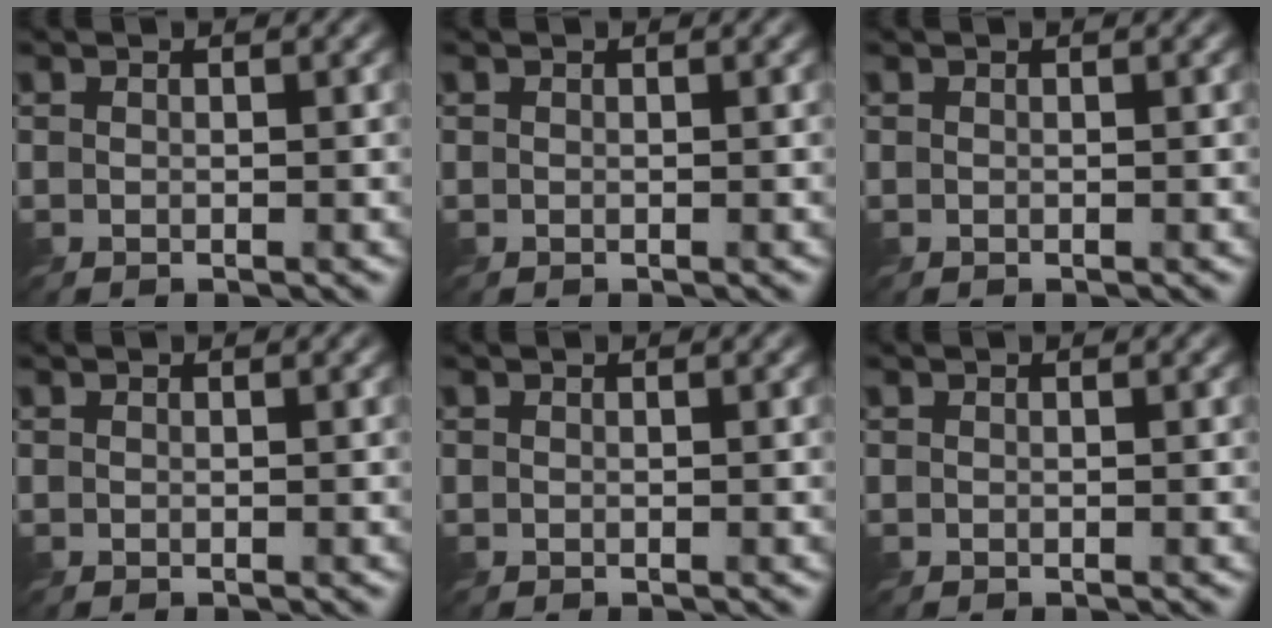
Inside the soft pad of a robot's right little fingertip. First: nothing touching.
{"total": 0.0}
{"total": 0.0}
{"total": 0.0}
{"total": 0.0}
{"total": 0.0}